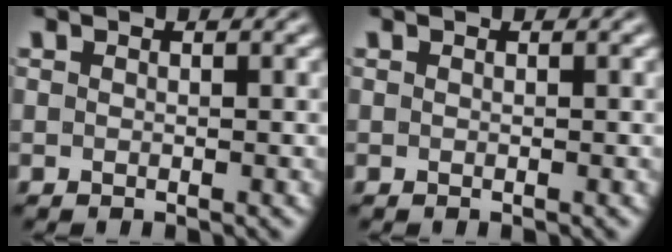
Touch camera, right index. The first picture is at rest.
{"total": 0.0}